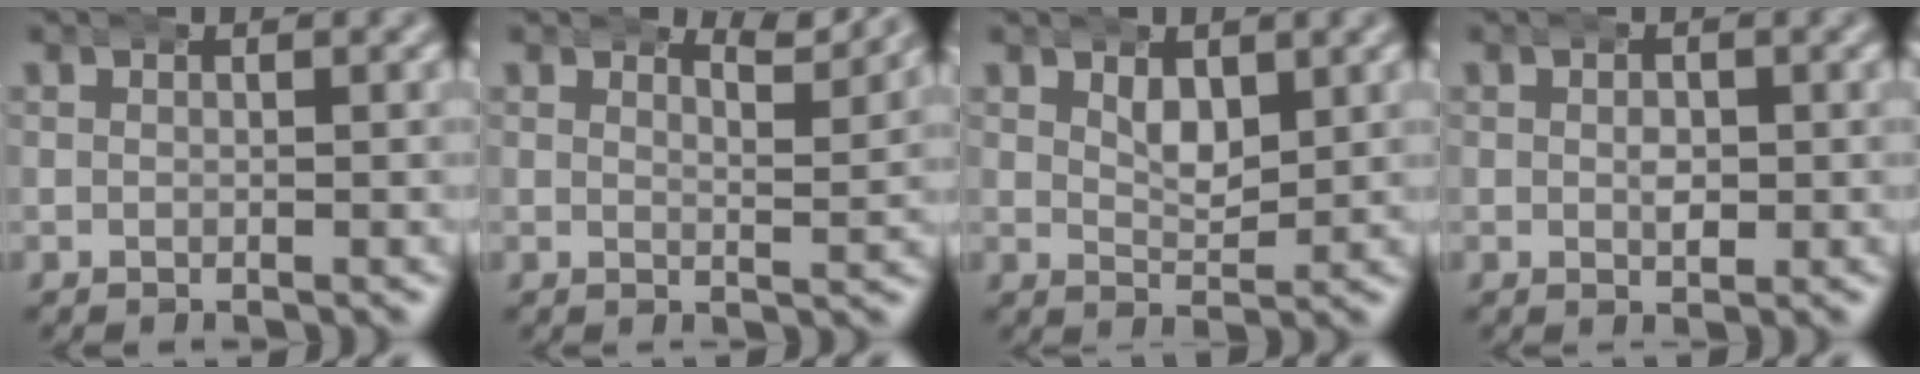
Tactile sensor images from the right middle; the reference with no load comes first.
{"total": 3.0, "force": [2.8, 0.0, 0.9], "torque": [-0.010, -0.011, 0.043]}
{"total": 2.2, "force": [1.4, 0.9, 1.4], "torque": [-0.023, -0.015, 0.027]}
{"total": 1.3, "force": [0.1, 0.9, 0.9], "torque": [-0.017, -0.008, 0.002]}